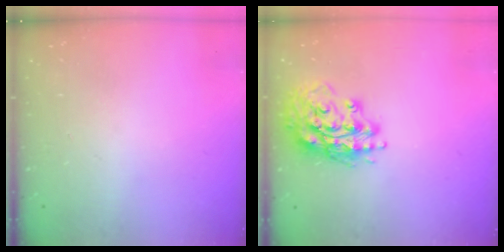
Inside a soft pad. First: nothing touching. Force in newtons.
{"total": 16.7, "press": 16.5, "slide": 2.3}